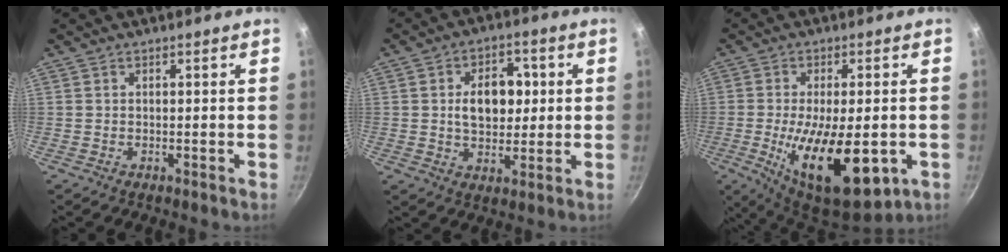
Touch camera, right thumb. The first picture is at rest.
{"total": 10.0, "force": [1.3, 6.7, 7.4], "torque": [-0.081, 0.003, 0.022]}
{"total": 19.0, "force": [-4.9, 8.0, 16.5], "torque": [-0.269, -0.020, -0.053]}